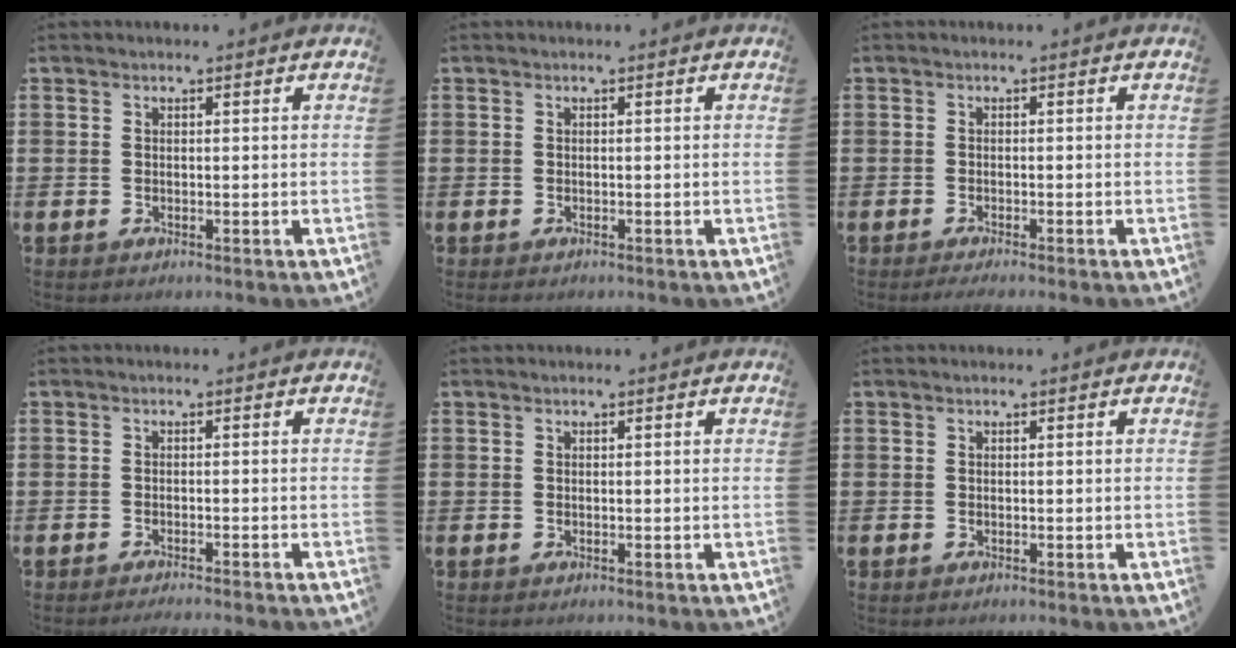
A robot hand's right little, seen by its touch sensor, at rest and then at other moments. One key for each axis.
{"total": 0.0}
{"total": 0.8, "fx": -0.6, "fy": 0.0, "fz": 0.5, "tx": -0.007, "ty": -0.003, "tz": -0.011}
{"total": 1.0, "fx": -1.0, "fy": -0.2, "fz": 0.2, "tx": -0.002, "ty": 0.000, "tz": -0.020}
{"total": 0.0}
{"total": 0.0}